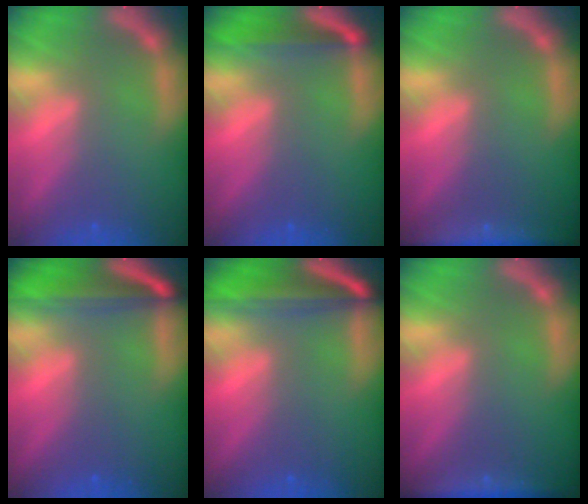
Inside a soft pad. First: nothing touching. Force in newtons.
{"total": 4.0}
{"total": 5.5}
{"total": 7.1}
{"total": 8.1}
{"total": 3.5}